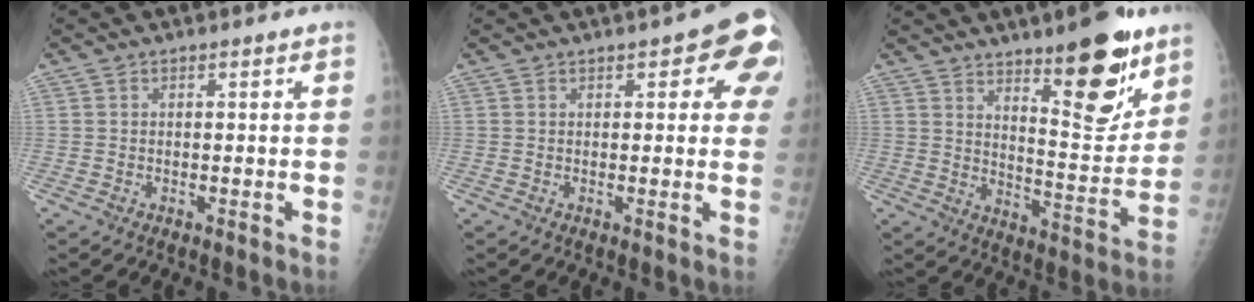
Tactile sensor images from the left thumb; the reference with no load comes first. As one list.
[{"total": 10.5, "force": [4.1, 4.1, 8.8], "torque": [-0.064, -0.005, 0.036]}, {"total": 16.5, "force": [10.3, 5.0, 11.9], "torque": [-0.130, -0.078, 0.162]}]